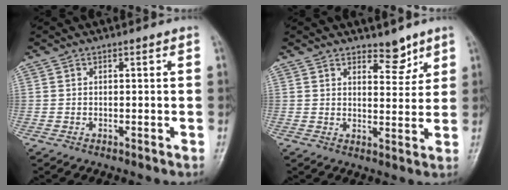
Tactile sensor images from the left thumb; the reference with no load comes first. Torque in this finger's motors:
{"motor_torque": [-0.19, 0.07, -0.19, -0.18, 0.07]}